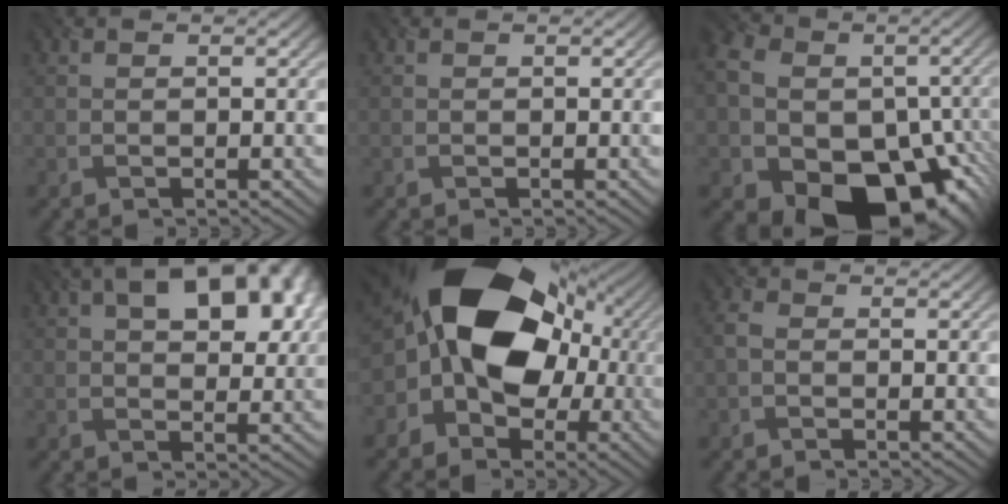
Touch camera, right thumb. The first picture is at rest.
{"total": 0.0}
{"total": 20.7, "force": [-6.4, 16.0, 11.5], "torque": [-0.201, -0.047, -0.107]}
{"total": 12.9, "force": [5.1, 7.0, 9.6], "torque": [-0.145, 0.024, 0.067]}
{"total": 17.9, "force": [0.7, 13.4, 11.8], "torque": [-0.154, 0.005, -0.009]}
{"total": 1.7, "force": [-0.5, 1.2, 1.1], "torque": [-0.030, 0.005, -0.017]}